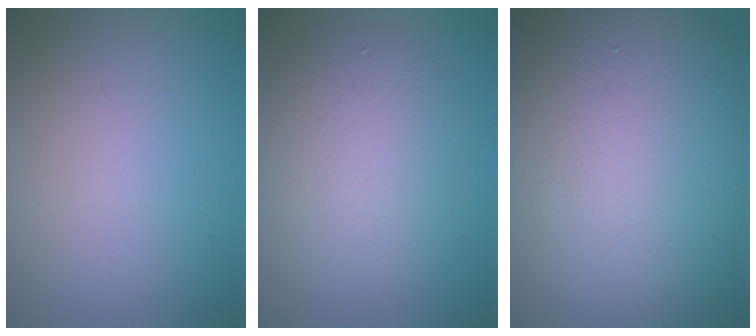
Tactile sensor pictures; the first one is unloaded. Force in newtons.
{"total": 4.9, "press": 4.8, "slide": 0.4}
{"total": 15.6, "press": 15.6, "slide": 0.6}